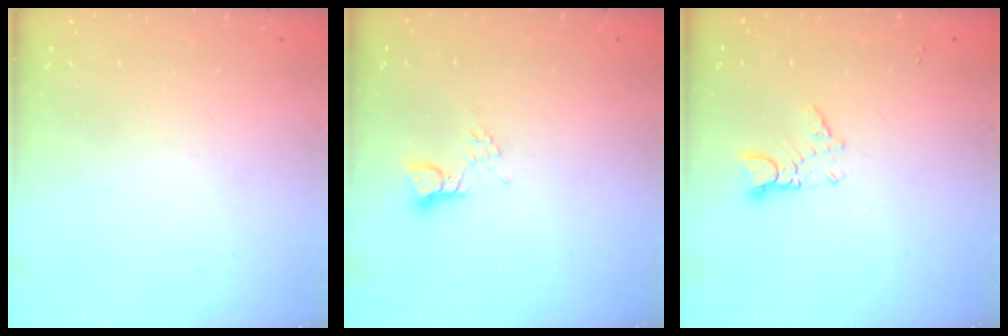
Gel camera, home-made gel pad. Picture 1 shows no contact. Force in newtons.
{"total": 2.7, "press": 2.7, "slide": 0.2}
{"total": 2.4, "press": 2.4, "slide": 0.2}